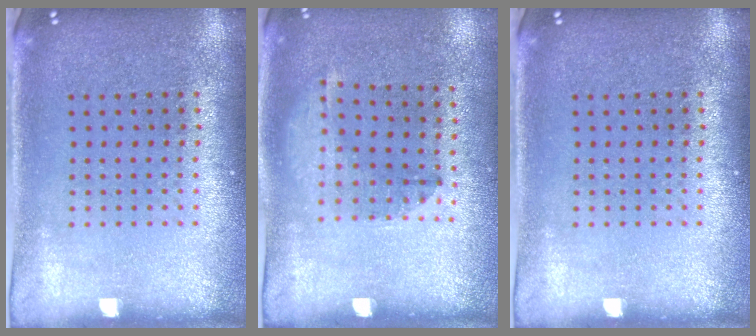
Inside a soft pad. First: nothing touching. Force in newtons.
{"total": 1.3, "press": 0.9, "slide": 1.0}
{"total": 0.0}